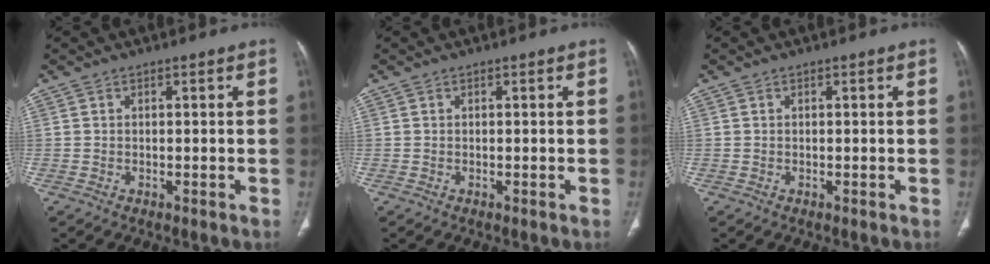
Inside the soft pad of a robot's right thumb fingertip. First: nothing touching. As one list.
[{"total": 0.0}, {"total": 0.0}]